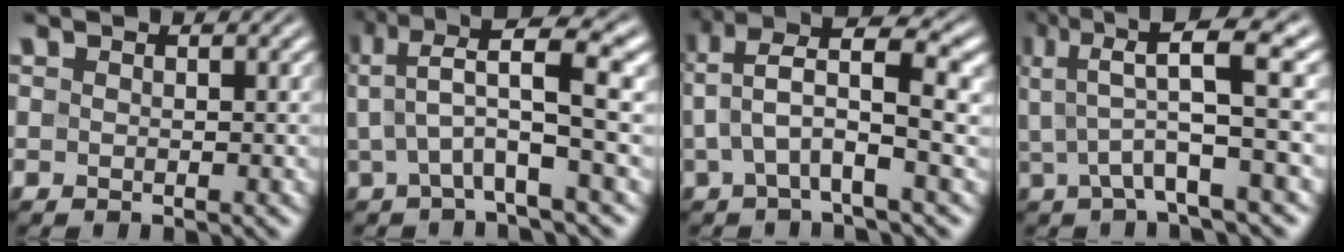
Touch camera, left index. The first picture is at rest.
{"total": 6.8, "force": [1.6, 1.2, 6.4], "torque": [-0.118, 0.015, 0.023]}
{"total": 5.9, "force": [1.1, 1.5, 5.6], "torque": [-0.109, 0.015, 0.011]}
{"total": 7.4, "force": [2.3, 1.3, 6.9], "torque": [-0.112, 0.016, 0.036]}